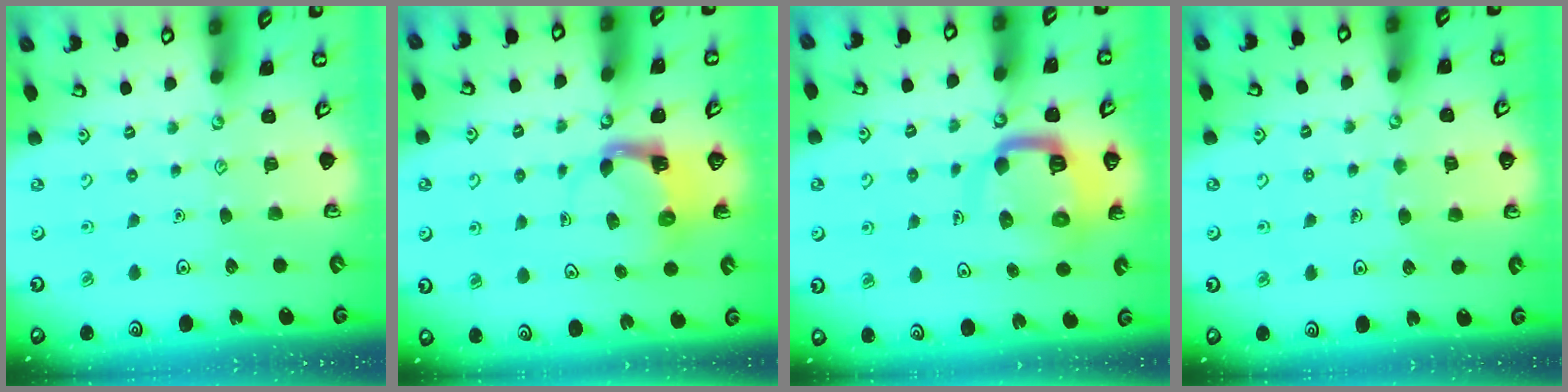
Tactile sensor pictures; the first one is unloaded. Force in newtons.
{"total": 3.7, "press": 3.7, "slide": 0.6}
{"total": 12.1, "press": 12.0, "slide": 1.2}
{"total": 4.7, "press": 4.7, "slide": 0.3}